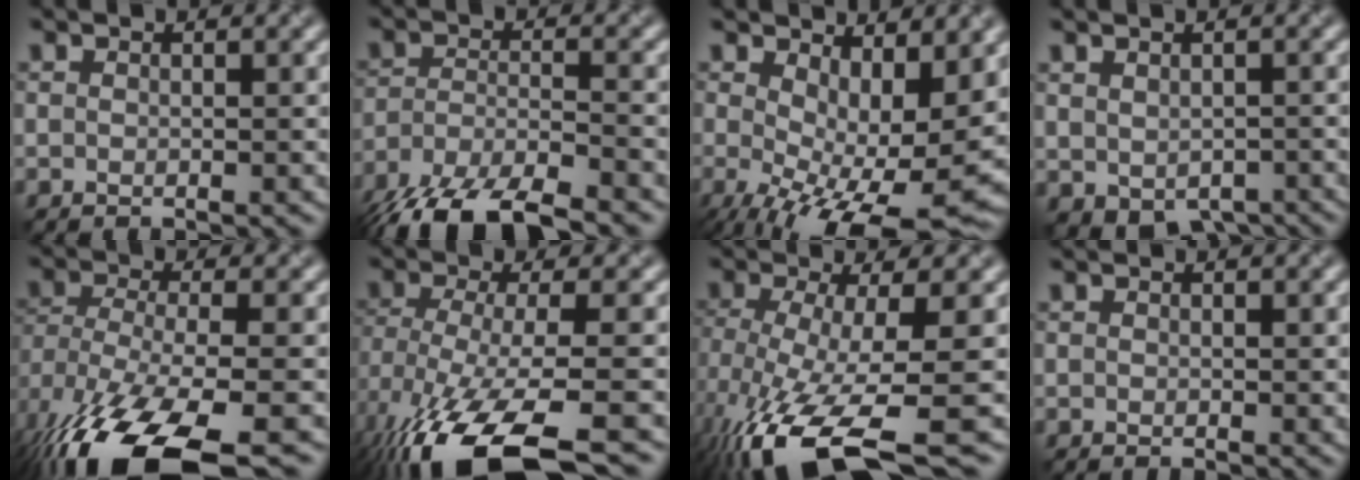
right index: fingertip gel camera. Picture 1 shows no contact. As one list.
[{"total": 9.8, "force": [-7.6, 2.8, 5.4], "torque": [-0.107, -0.016, -0.140]}, {"total": 12.5, "force": [-1.2, 5.4, 11.1], "torque": [-0.170, -0.021, 0.000]}, {"total": 3.7, "force": [-1.4, 2.4, 2.4], "torque": [-0.031, -0.019, -0.006]}, {"total": 12.6, "force": [-7.6, 4.6, 8.9], "torque": [-0.195, -0.037, -0.128]}, {"total": 10.9, "force": [-6.7, 3.1, 8.0], "torque": [-0.160, -0.016, -0.117]}, {"total": 10.9, "force": [-5.2, 3.2, 9.0], "torque": [-0.182, -0.018, -0.091]}, {"total": 0.7, "force": [0.2, 0.1, 0.6], "torque": [-0.005, -0.004, 0.003]}]